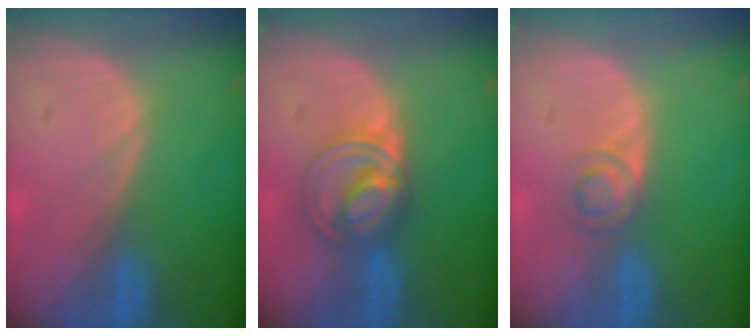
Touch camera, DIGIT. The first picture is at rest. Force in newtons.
{"total": 6.3, "press": 6.3, "slide": 0.1}
{"total": 3.0, "press": 2.9, "slide": 0.2}